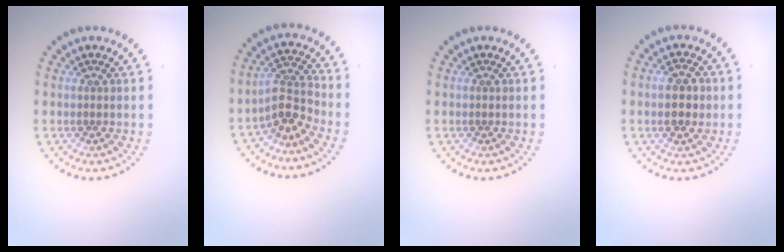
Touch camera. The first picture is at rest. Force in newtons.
{"total": 2.8, "press": 2.4, "slide": 1.5}
{"total": 0.0}
{"total": 2.8, "press": 2.8, "slide": 0.1}